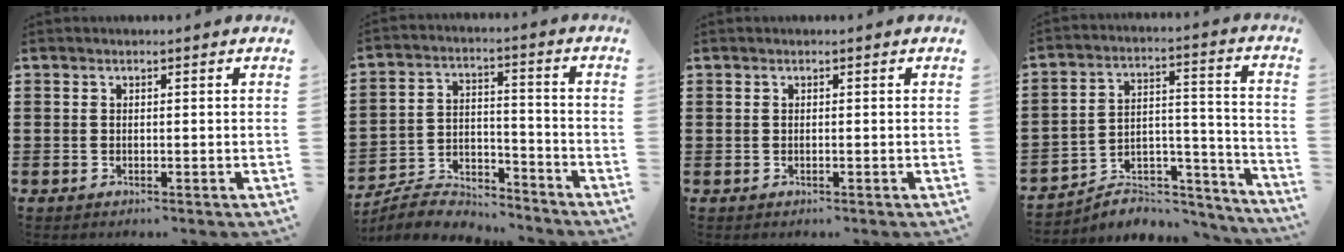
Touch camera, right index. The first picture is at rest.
{"total": 5.7, "force": [-5.5, 1.3, 0.9], "torque": [-0.029, 0.006, -0.111]}
{"total": 0.0}
{"total": 4.4, "force": [-3.7, 2.2, 0.9], "torque": [-0.020, 0.002, -0.076]}